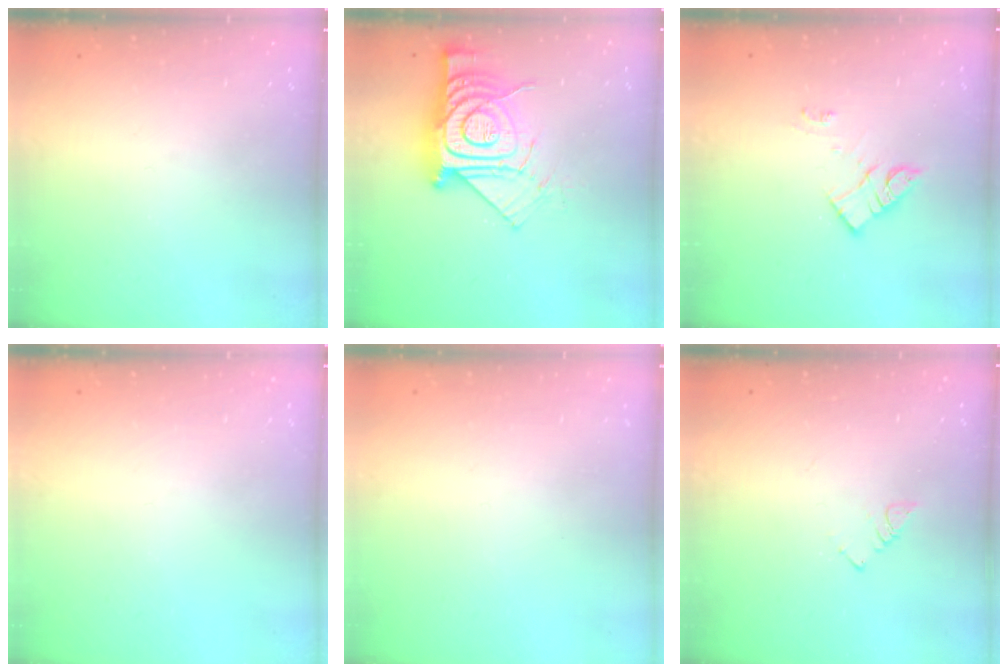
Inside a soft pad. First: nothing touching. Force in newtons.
{"total": 17.4, "press": 17.3, "slide": 1.2}
{"total": 10.2, "press": 10.2, "slide": 0.5}
{"total": 0.0}
{"total": 1.7, "press": 1.7, "slide": 0.2}
{"total": 2.4, "press": 2.4, "slide": 0.4}